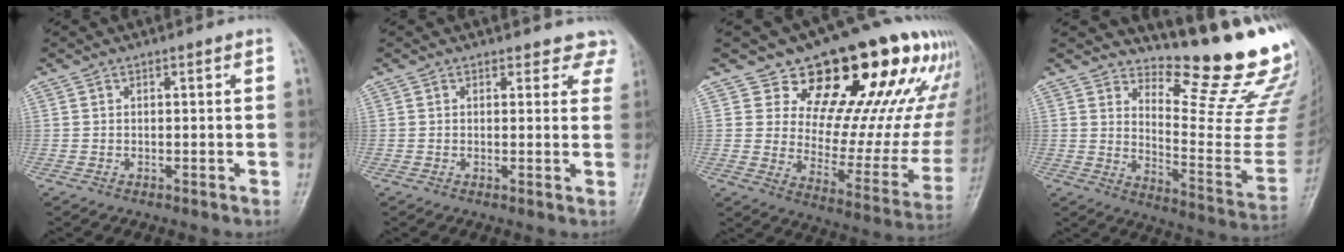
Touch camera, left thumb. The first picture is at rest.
{"total": 4.7, "force": [4.1, 2.4, -0.1], "torque": [0.047, -0.017, 0.018]}
{"total": 24.4, "force": [16.1, 11.3, 14.4], "torque": [-0.141, -0.082, 0.224]}
{"total": 19.1, "force": [16.0, 3.1, 10.0], "torque": [-0.108, -0.174, 0.221]}